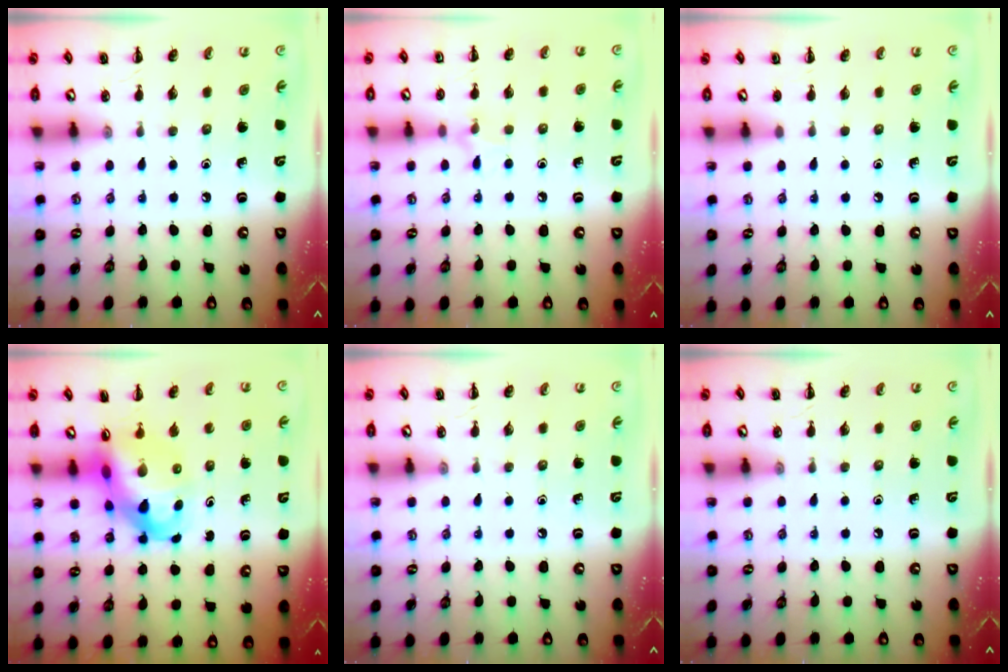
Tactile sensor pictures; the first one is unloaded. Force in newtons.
{"total": 5.7, "press": 5.4, "slide": 2.0}
{"total": 0.7, "press": 0.7, "slide": 0.0}
{"total": 8.8, "press": 8.3, "slide": 2.9}
{"total": 0.0}
{"total": 0.0}